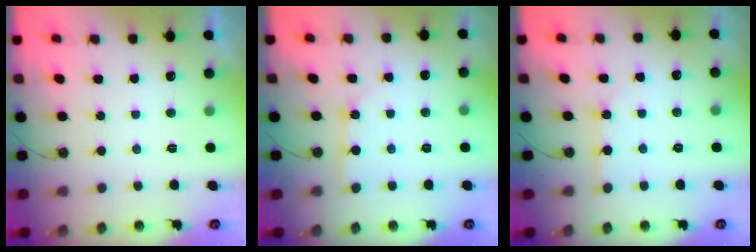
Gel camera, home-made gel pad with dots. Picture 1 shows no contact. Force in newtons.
{"total": 2.3, "press": 2.3, "slide": 0.2}
{"total": 2.5, "press": 2.5, "slide": 0.3}